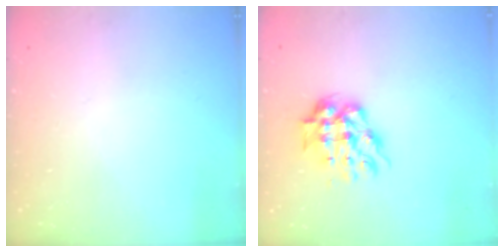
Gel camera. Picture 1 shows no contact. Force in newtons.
{"total": 9.3, "press": 9.3, "slide": 1.2}